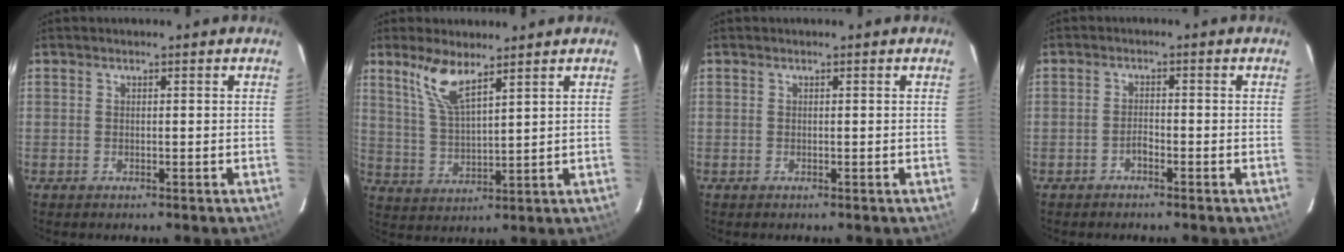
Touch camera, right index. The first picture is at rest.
{"total": 7.6, "force": [5.3, 1.8, 5.2], "torque": [-0.109, 0.001, 0.114]}
{"total": 0.0}
{"total": 1.4, "force": [-1.1, 0.4, 0.6], "torque": [-0.010, 0.004, -0.020]}